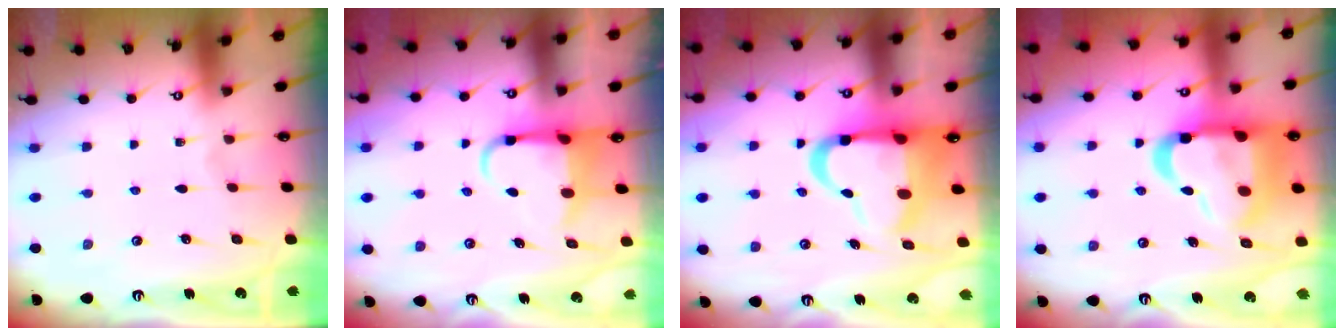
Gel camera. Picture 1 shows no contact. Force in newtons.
{"total": 5.3, "press": 5.2, "slide": 1.0}
{"total": 14.3, "press": 14.0, "slide": 3.0}
{"total": 23.8, "press": 23.7, "slide": 2.6}